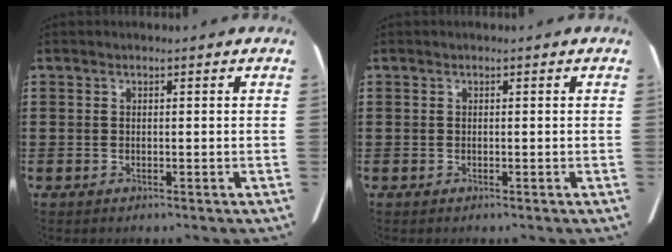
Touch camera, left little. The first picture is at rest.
{"total": 0.0}